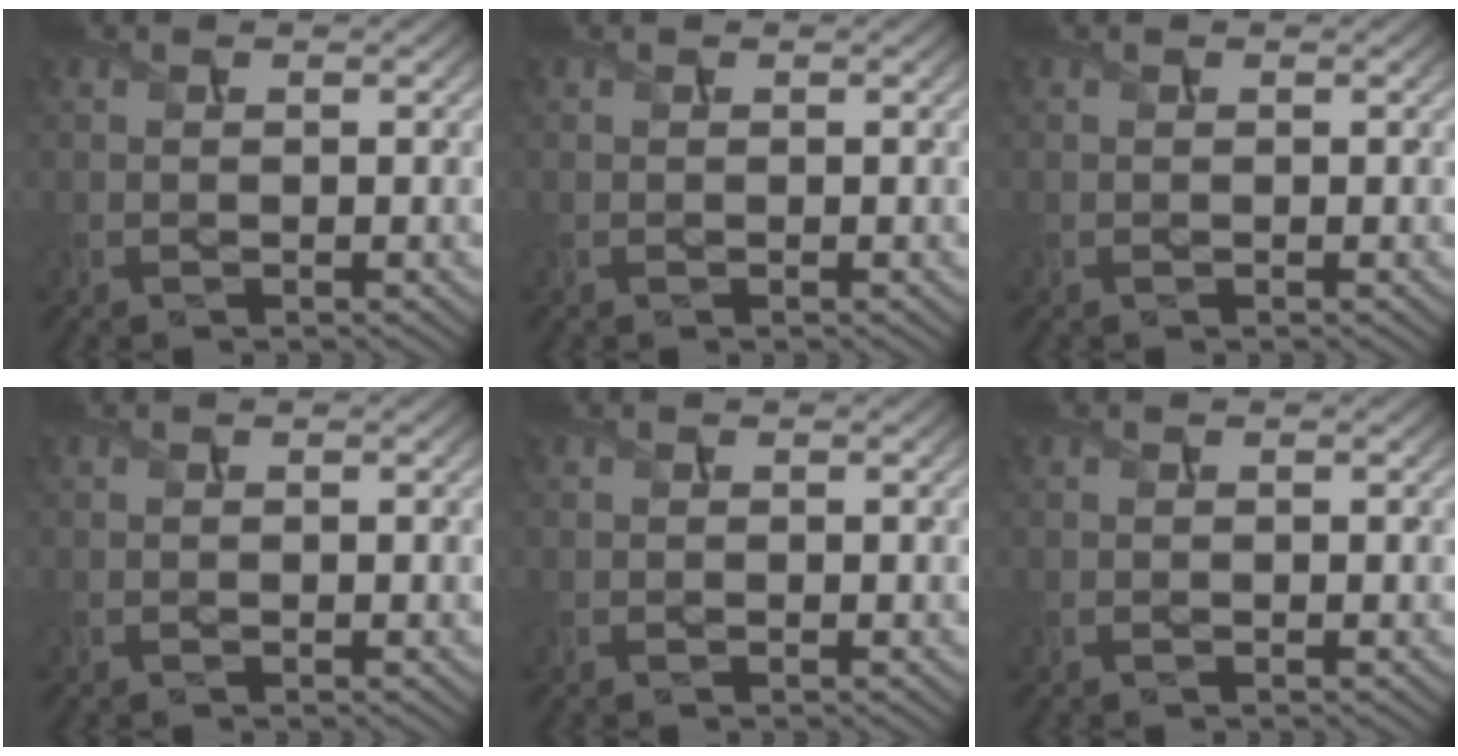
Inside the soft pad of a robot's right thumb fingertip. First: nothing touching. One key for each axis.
{"total": 0.0}
{"total": 0.0}
{"total": 0.0}
{"total": 0.0}
{"total": 0.0}